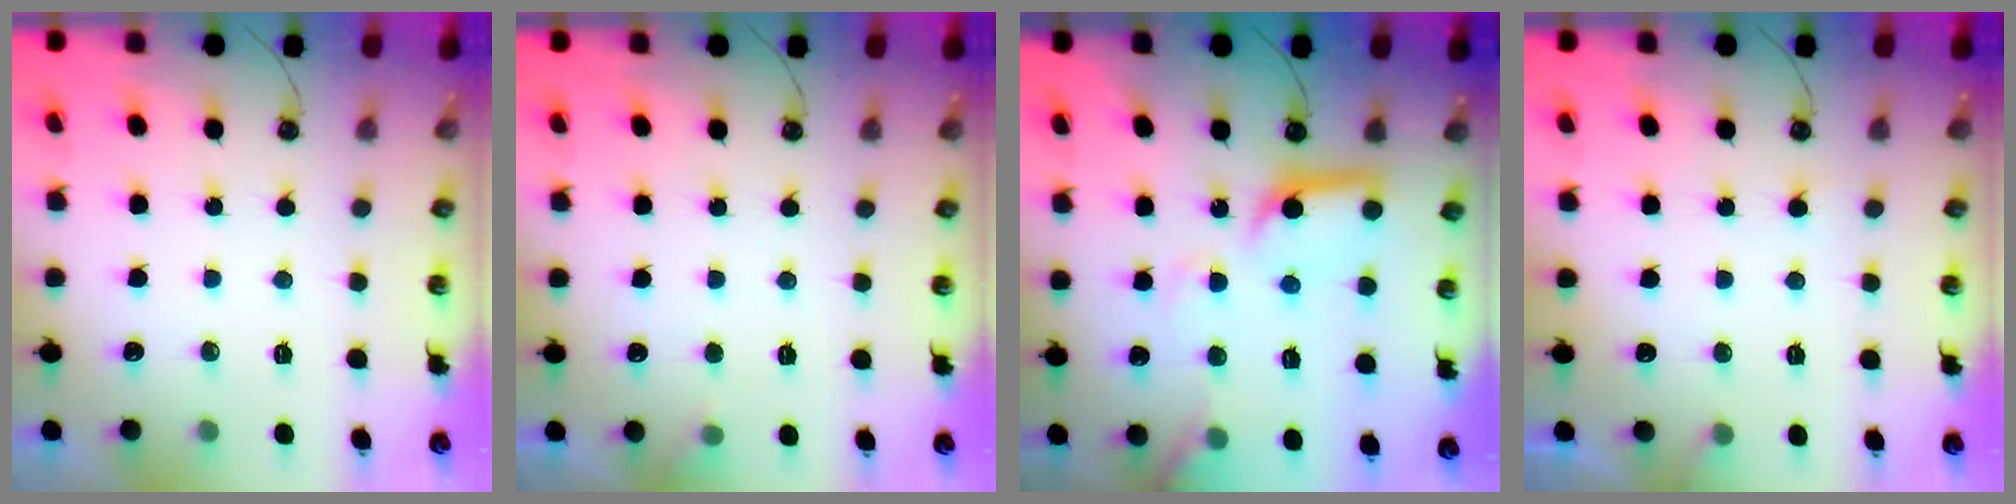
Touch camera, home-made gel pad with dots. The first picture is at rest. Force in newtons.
{"total": 3.2, "press": 3.2, "slide": 0.5}
{"total": 13.4, "press": 13.3, "slide": 1.2}
{"total": 5.2, "press": 5.1, "slide": 0.4}